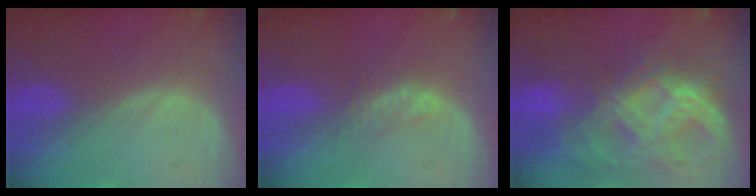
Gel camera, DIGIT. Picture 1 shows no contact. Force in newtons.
{"total": 1.8, "press": 1.8, "slide": 0.1}
{"total": 11.3, "press": 9.6, "slide": 6.0}